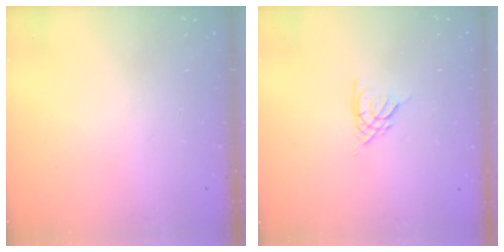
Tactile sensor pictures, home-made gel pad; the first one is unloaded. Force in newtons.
{"total": 2.6, "press": 2.6, "slide": 0.6}